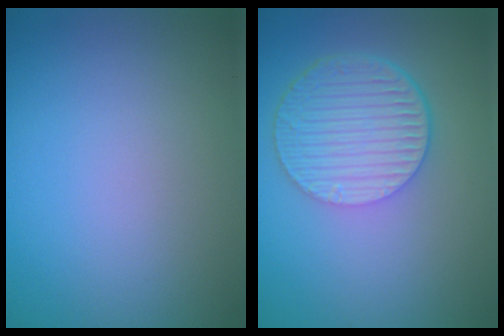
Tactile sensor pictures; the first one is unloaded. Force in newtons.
{"total": 6.4, "press": 4.5, "slide": 4.5}